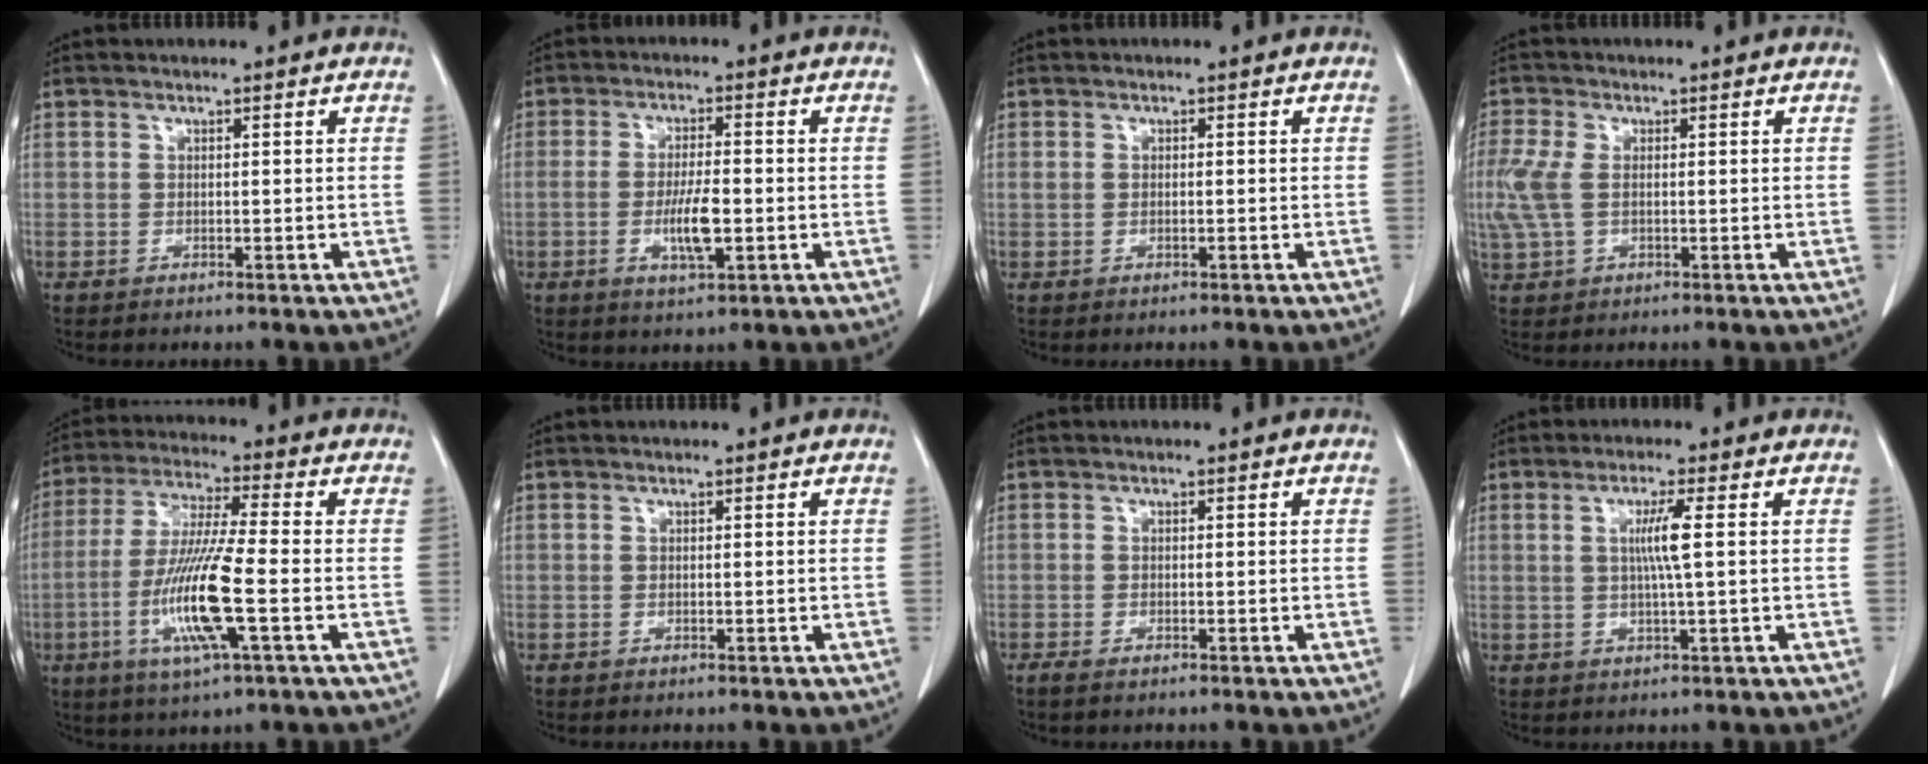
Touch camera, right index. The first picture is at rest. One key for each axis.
{"total": 5.9, "fx": -1.4, "fy": 1.1, "fz": 5.6, "tx": -0.108, "ty": -0.007, "tz": -0.021}
{"total": 0.8, "fx": 0.0, "fy": 0.5, "fz": 0.6, "tx": -0.018, "ty": 0.004, "tz": 0.002}
{"total": 5.2, "fx": 0.1, "fy": 3.0, "fz": 4.2, "tx": -0.134, "ty": 0.011, "tz": 0.006}
{"total": 12.9, "fx": -3.5, "fy": 0.3, "fz": 12.5, "tx": -0.256, "ty": -0.016, "tz": -0.071}
{"total": 0.0}
{"total": 1.5, "fx": -1.1, "fy": 0.3, "fz": 0.9, "tx": -0.018, "ty": -0.003, "tz": -0.016}
{"total": 4.2, "fx": 0.6, "fy": -0.7, "fz": 4.1, "tx": -0.079, "ty": -0.004, "tz": 0.011}